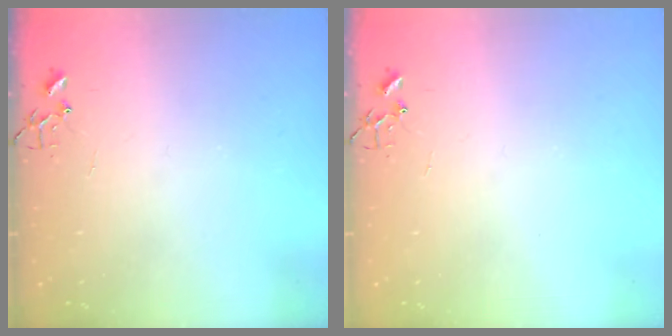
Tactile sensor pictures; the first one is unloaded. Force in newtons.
{"total": 0.0}